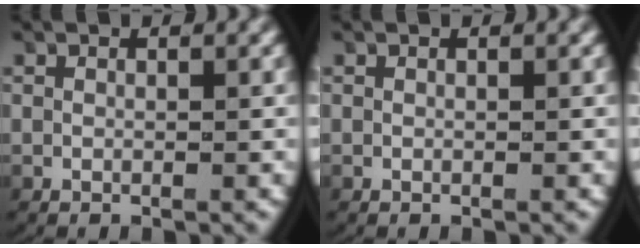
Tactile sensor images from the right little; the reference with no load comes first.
{"total": 0.0}